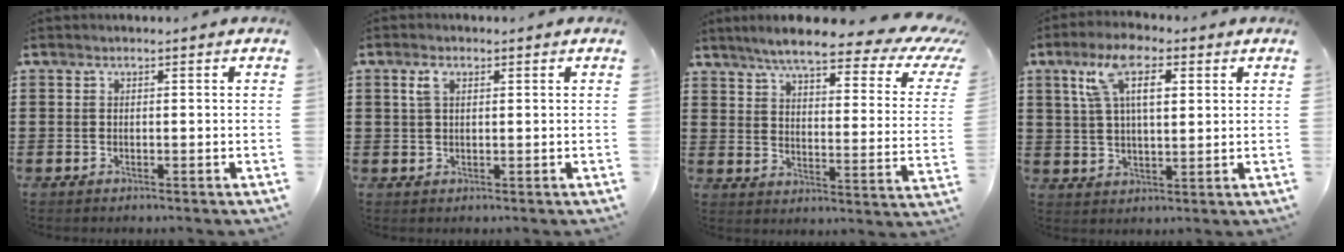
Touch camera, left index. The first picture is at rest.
{"total": 2.5, "force": [1.1, 1.1, 1.9], "torque": [-0.043, 0.006, 0.020]}
{"total": 7.6, "force": [5.9, 1.1, 4.7], "torque": [-0.101, -0.037, 0.093]}
{"total": 8.5, "force": [3.9, 3.4, 6.8], "torque": [-0.136, 0.011, 0.067]}